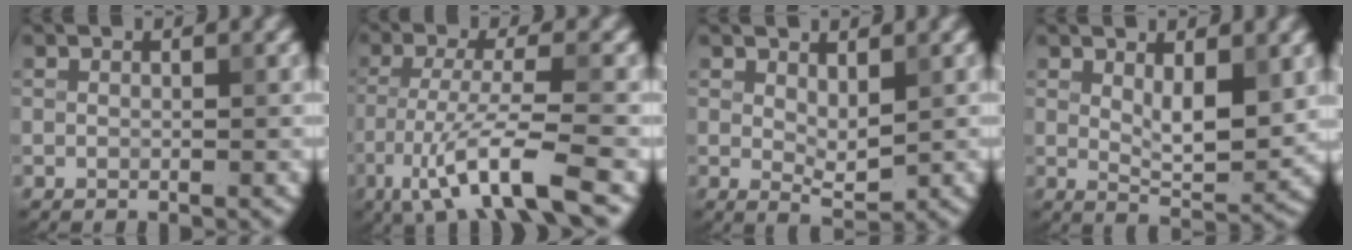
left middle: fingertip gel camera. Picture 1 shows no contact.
{"total": 7.4, "force": [-4.2, 1.2, 6.0], "torque": [-0.109, -0.004, -0.082]}
{"total": 2.2, "force": [0.9, 0.9, 1.7], "torque": [-0.032, -0.007, 0.020]}
{"total": 4.1, "force": [1.4, 1.4, 3.6], "torque": [-0.064, -0.008, 0.028]}